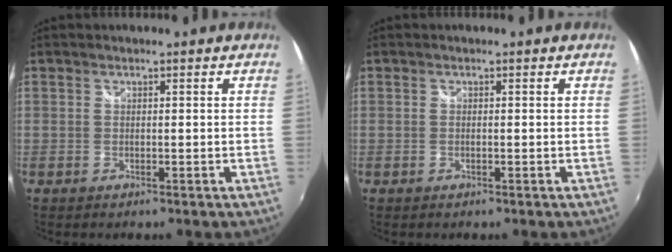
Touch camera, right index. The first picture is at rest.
{"total": 0.0}